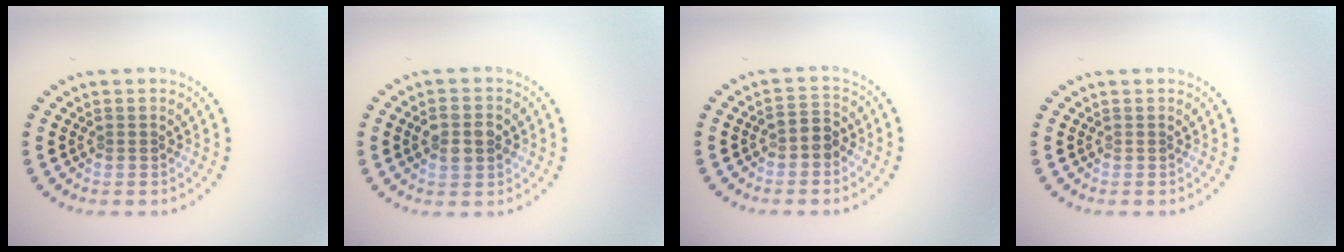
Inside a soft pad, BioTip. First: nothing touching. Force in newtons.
{"total": 2.9, "press": 2.9, "slide": 0.2}
{"total": 1.9, "press": 1.8, "slide": 0.7}
{"total": 0.0}